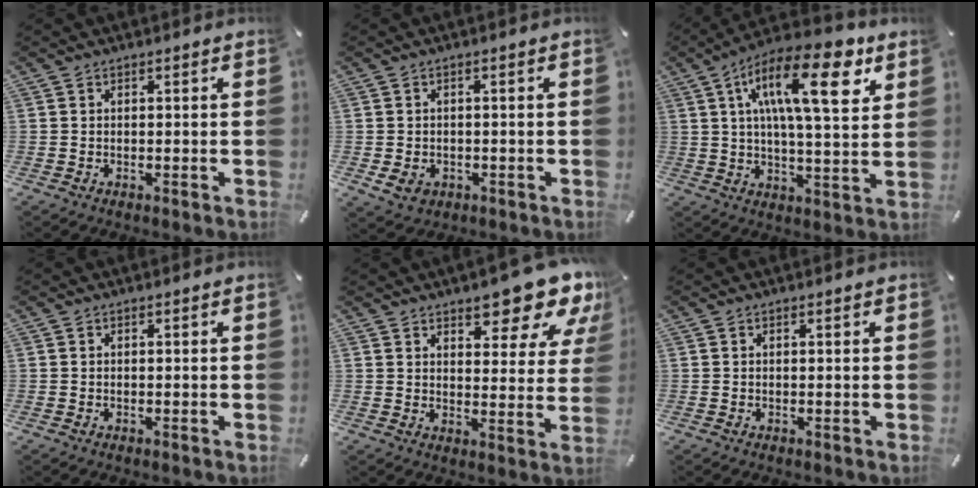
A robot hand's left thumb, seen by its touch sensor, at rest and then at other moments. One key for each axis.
{"total": 3.3, "fx": -1.2, "fy": 2.8, "fz": 1.4, "tx": -0.028, "ty": -0.002, "tz": -0.027}
{"total": 18.8, "fx": 8.2, "fy": 6.4, "fz": 15.7, "tx": -0.251, "ty": -0.017, "tz": 0.125}
{"total": 0.0}
{"total": 12.7, "fx": 10.3, "fy": 4.5, "fz": 6.0, "tx": -0.062, "ty": -0.079, "tz": 0.175}
{"total": 0.0}